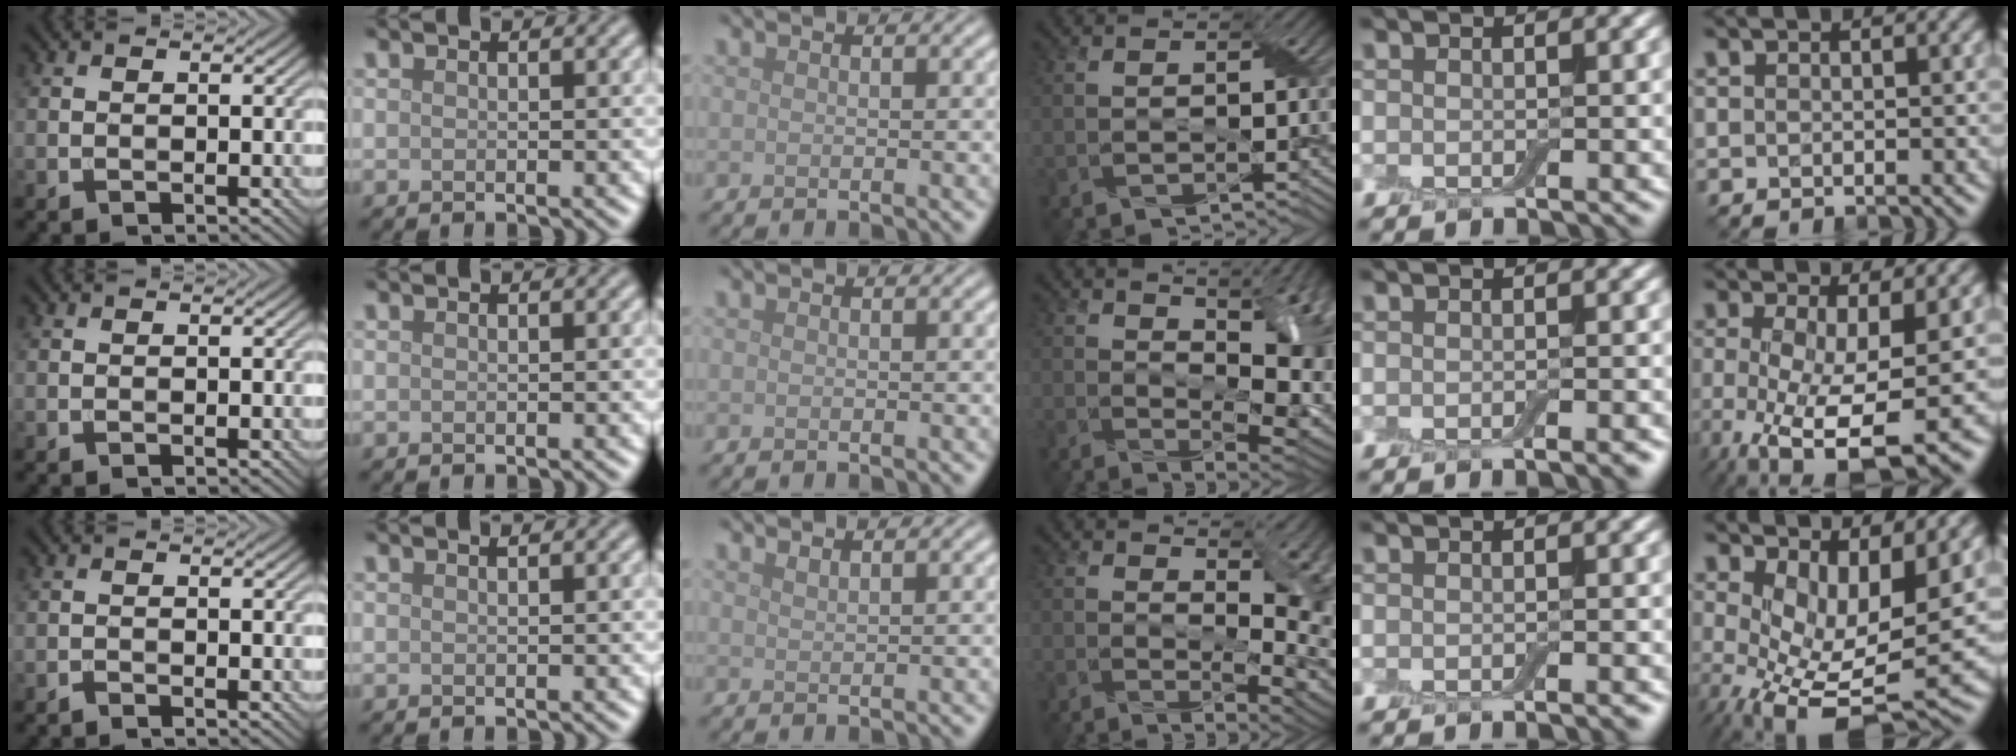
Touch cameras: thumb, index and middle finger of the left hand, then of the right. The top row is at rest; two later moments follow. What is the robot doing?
{"motion": "peel", "object": "aluminum foil"}